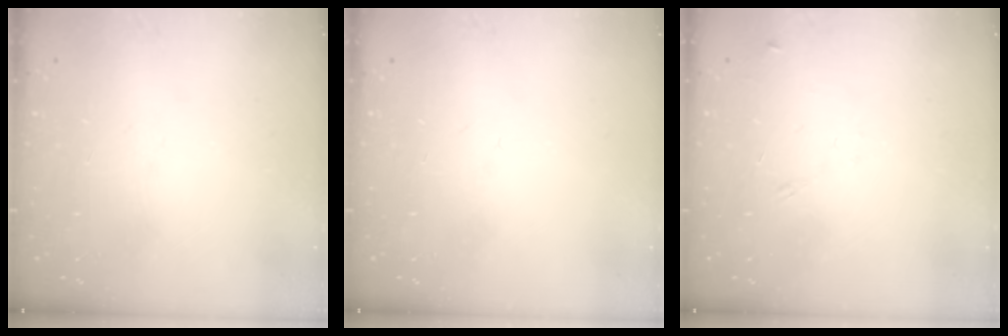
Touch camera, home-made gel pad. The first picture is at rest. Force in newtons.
{"total": 0.0}
{"total": 5.7, "press": 5.6, "slide": 0.7}